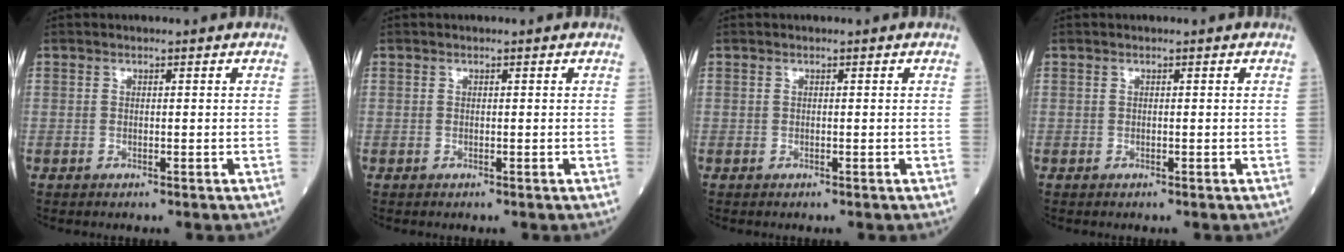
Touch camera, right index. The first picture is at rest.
{"total": 0.0}
{"total": 0.0}
{"total": 0.0}